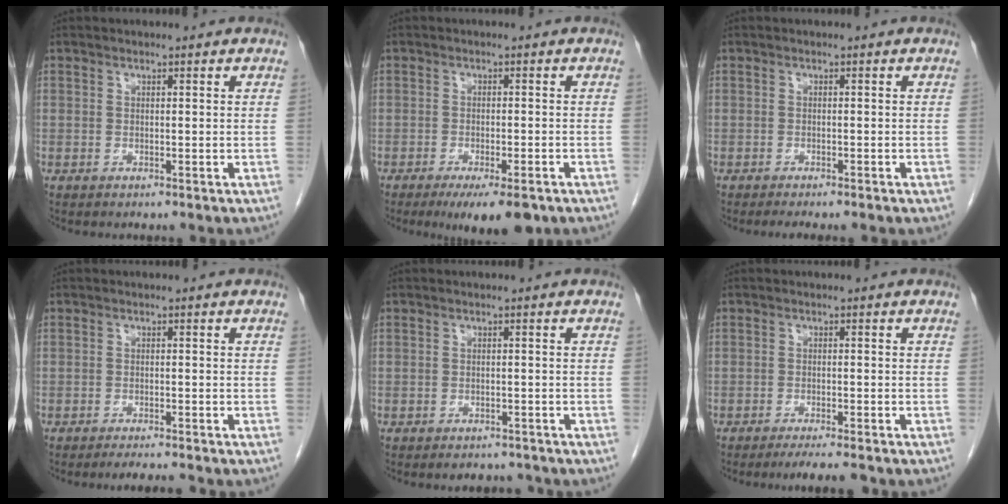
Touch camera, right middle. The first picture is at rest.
{"total": 7.4, "force": [-5.1, 1.8, 5.0], "torque": [-0.063, -0.011, -0.074]}
{"total": 4.3, "force": [-3.4, 0.7, 2.5], "torque": [-0.024, -0.006, -0.043]}
{"total": 3.6, "force": [-3.2, -0.1, 1.5], "torque": [-0.019, -0.008, -0.047]}
{"total": 3.5, "force": [-3.1, 1.4, 0.6], "torque": [-0.001, 0.001, -0.040]}
{"total": 5.5, "force": [-4.6, 0.3, 2.9], "torque": [-0.033, -0.009, -0.069]}